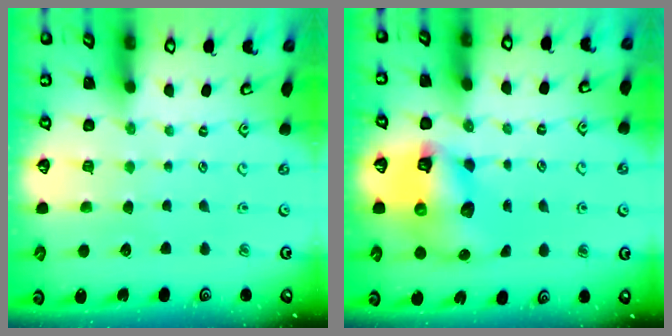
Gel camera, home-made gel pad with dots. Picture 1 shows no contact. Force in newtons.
{"total": 12.8, "press": 12.7, "slide": 1.7}